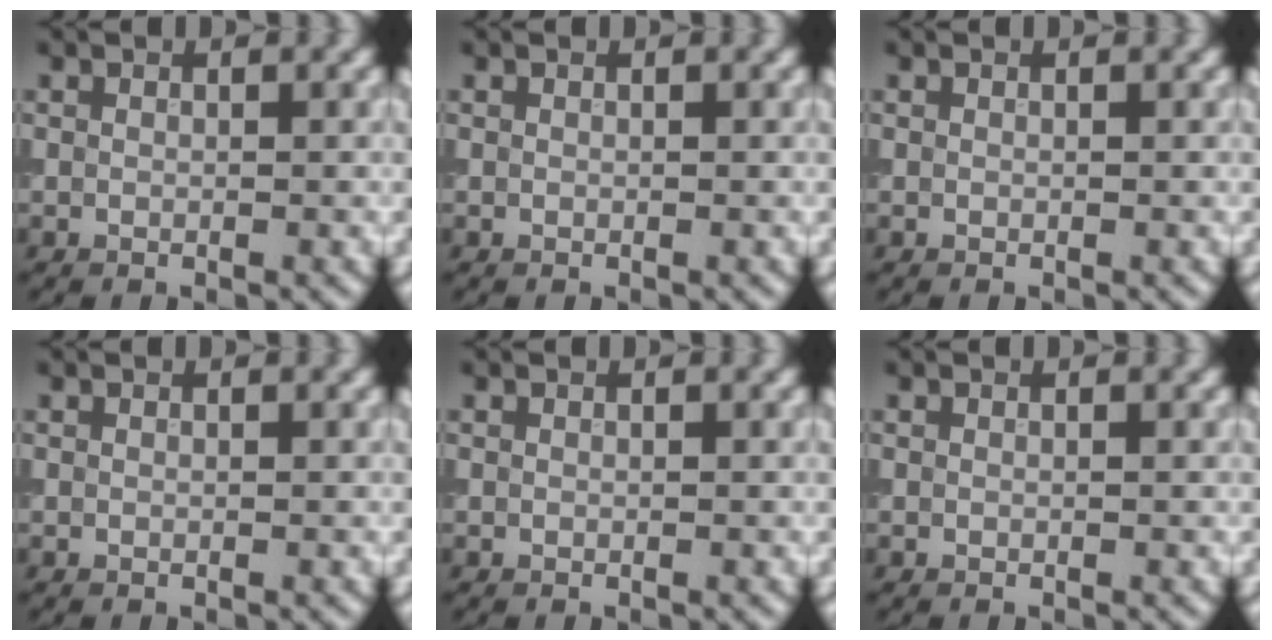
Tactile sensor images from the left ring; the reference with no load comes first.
{"total": 0.0}
{"total": 0.0}
{"total": 0.0}
{"total": 0.0}
{"total": 0.0}